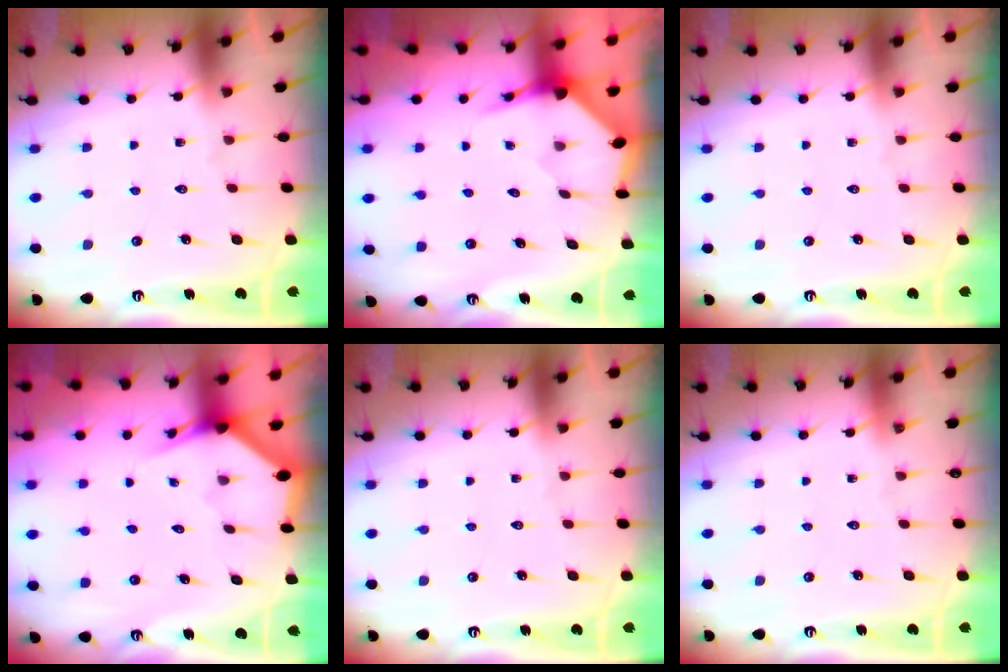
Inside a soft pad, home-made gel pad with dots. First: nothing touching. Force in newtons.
{"total": 3.7, "press": 3.7, "slide": 0.4}
{"total": 0.0}
{"total": 2.9, "press": 2.9, "slide": 0.1}
{"total": 0.0}
{"total": 0.0}